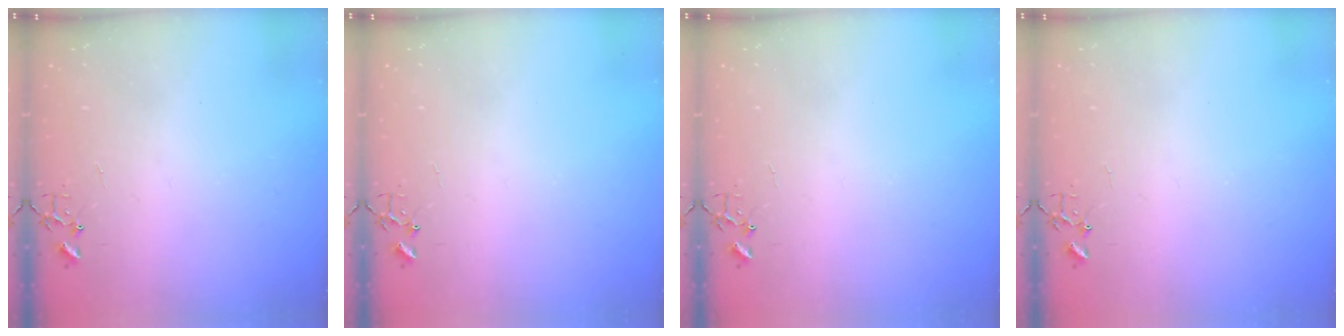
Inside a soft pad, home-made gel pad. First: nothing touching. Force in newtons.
{"total": 0.0}
{"total": 0.0}
{"total": 0.0}